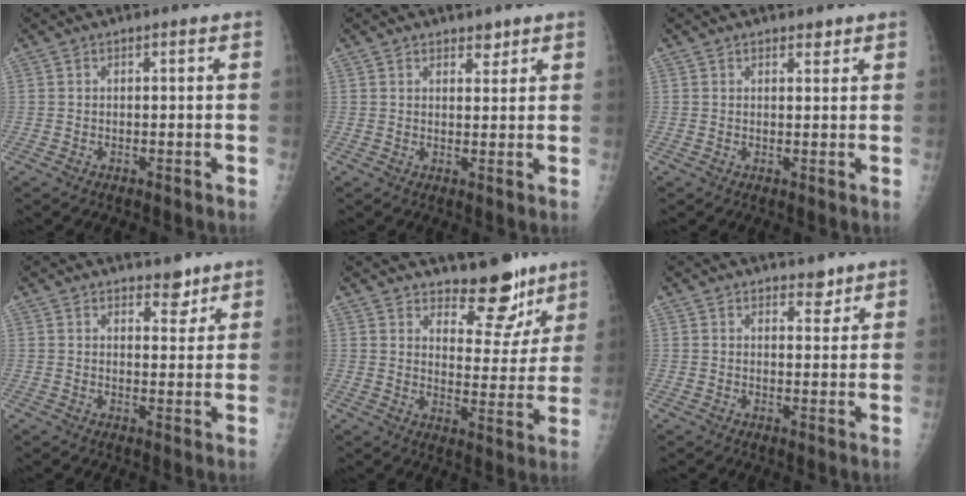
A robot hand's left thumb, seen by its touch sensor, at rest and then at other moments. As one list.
[{"total": 2.4, "force": [1.9, 1.3, 0.9], "torque": [0.002, -0.012, 0.026]}, {"total": 1.6, "force": [1.3, 0.8, 0.7], "torque": [0.000, -0.008, 0.017]}, {"total": 3.9, "force": [3.0, 1.9, 1.6], "torque": [0.001, -0.021, 0.044]}, {"total": 10.9, "force": [8.7, 4.6, 4.6], "torque": [-0.019, -0.071, 0.130]}, {"total": 3.1, "force": [2.4, 1.5, 1.2], "torque": [0.001, -0.016, 0.035]}]